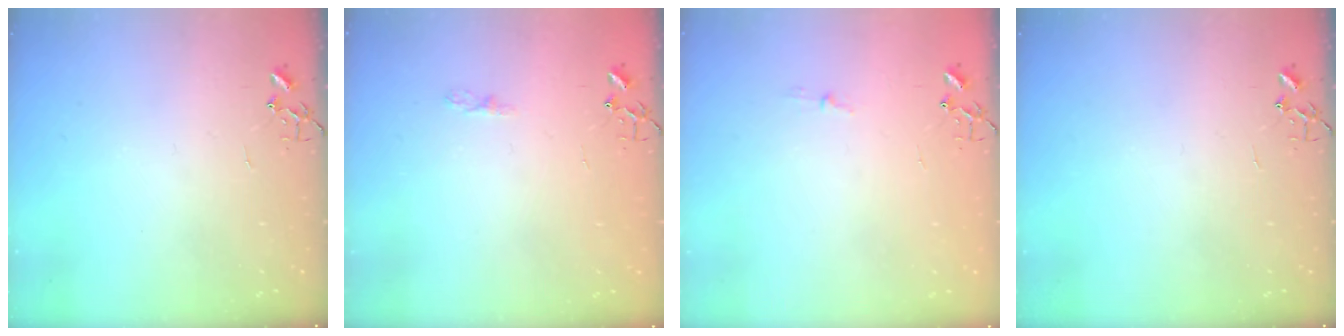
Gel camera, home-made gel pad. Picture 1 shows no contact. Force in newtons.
{"total": 4.0, "press": 4.0, "slide": 0.6}
{"total": 2.9, "press": 2.9, "slide": 0.4}
{"total": 0.0}